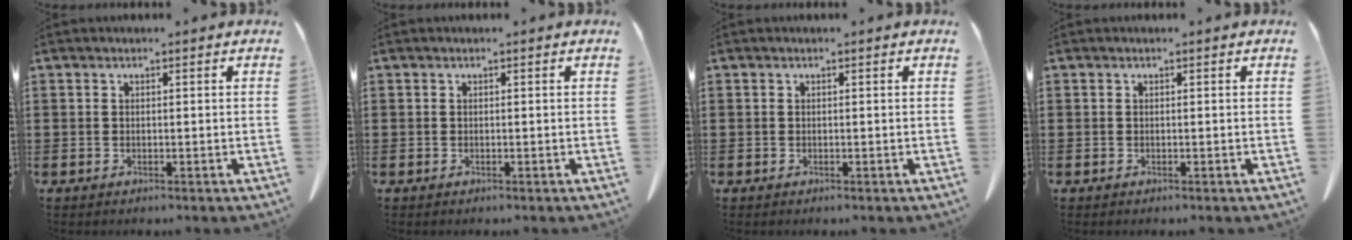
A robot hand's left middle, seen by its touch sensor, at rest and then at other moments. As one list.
[{"total": 0.0}, {"total": 0.0}, {"total": 0.0}]